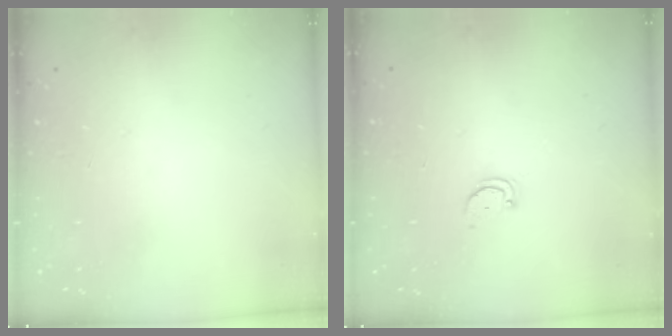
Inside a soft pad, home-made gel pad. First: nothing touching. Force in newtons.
{"total": 2.5, "press": 2.4, "slide": 0.4}